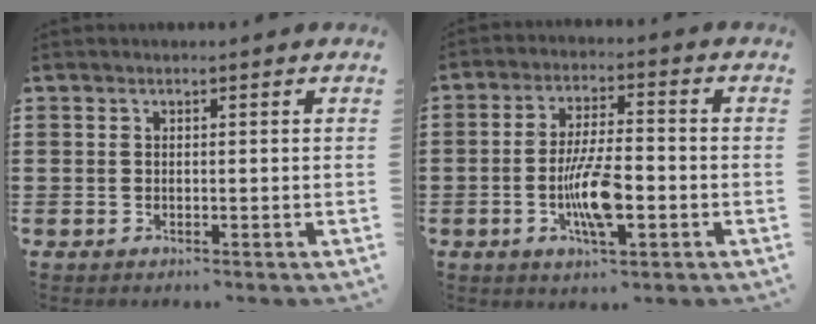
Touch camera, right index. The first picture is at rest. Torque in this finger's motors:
{"motor_torque": [2.14, 0.00, 0.83, 0.21]}